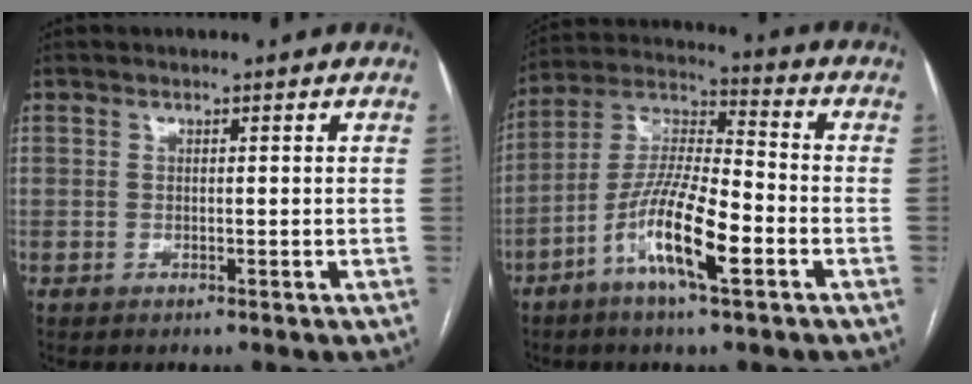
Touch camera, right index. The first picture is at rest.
{"total": 13.0, "force": [-5.5, 2.1, 11.6], "torque": [-0.230, -0.002, -0.106]}